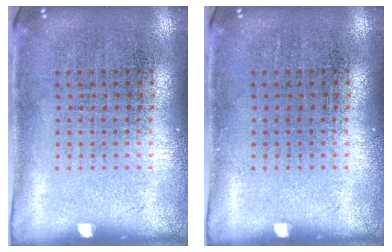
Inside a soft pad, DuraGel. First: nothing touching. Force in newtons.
{"total": 0.0}